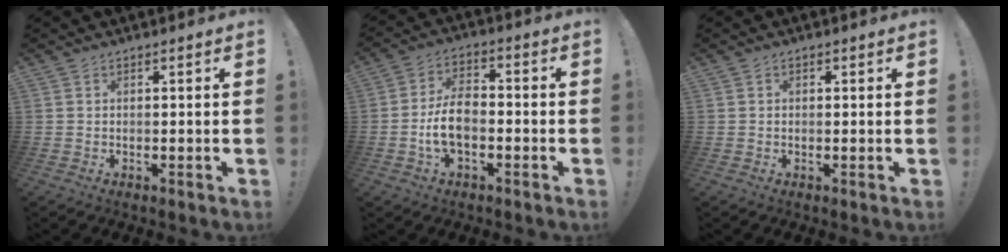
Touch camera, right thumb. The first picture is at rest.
{"total": 9.3, "force": [-2.4, 5.5, 7.2], "torque": [-0.133, 0.008, -0.041]}
{"total": 0.5, "force": [-0.1, 0.5, 0.2], "torque": [-0.002, 0.002, -0.003]}